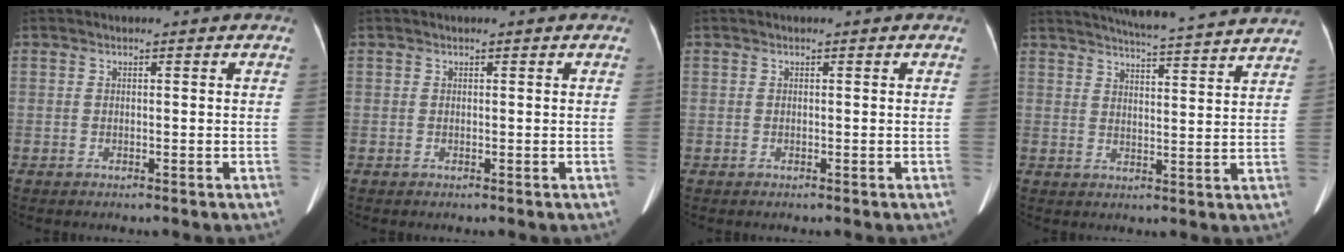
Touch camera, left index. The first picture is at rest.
{"total": 0.0}
{"total": 0.0}
{"total": 18.1, "force": [16.8, -0.4, 6.6], "torque": [-0.110, -0.012, 0.214]}